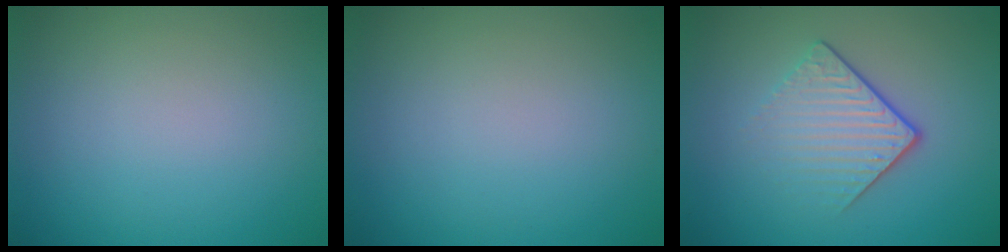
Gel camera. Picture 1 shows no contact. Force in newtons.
{"total": 0.0}
{"total": 4.2, "press": 2.6, "slide": 3.3}